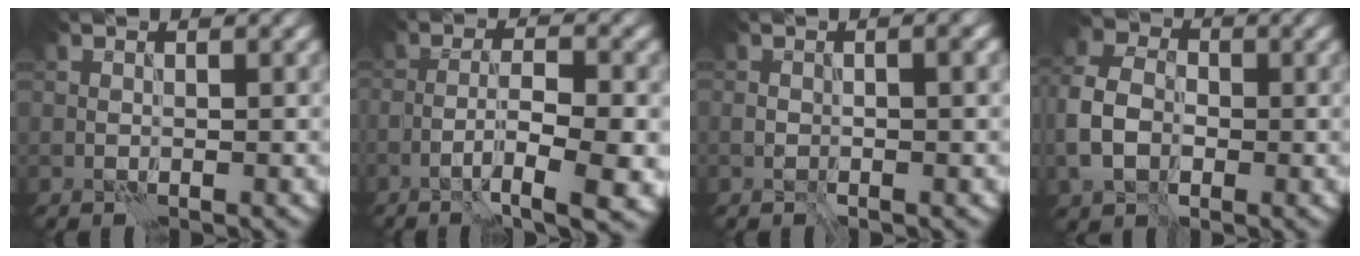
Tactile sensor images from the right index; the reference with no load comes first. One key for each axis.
{"total": 7.1, "fx": -3.1, "fy": 1.7, "fz": 6.2, "tx": -0.099, "ty": 0.002, "tz": -0.049}
{"total": 2.3, "fx": -0.3, "fy": 0.8, "fz": 2.2, "tx": -0.035, "ty": -0.002, "tz": -0.004}
{"total": 6.0, "fx": -1.4, "fy": 4.5, "fz": 3.7, "tx": -0.090, "ty": 0.000, "tz": -0.038}